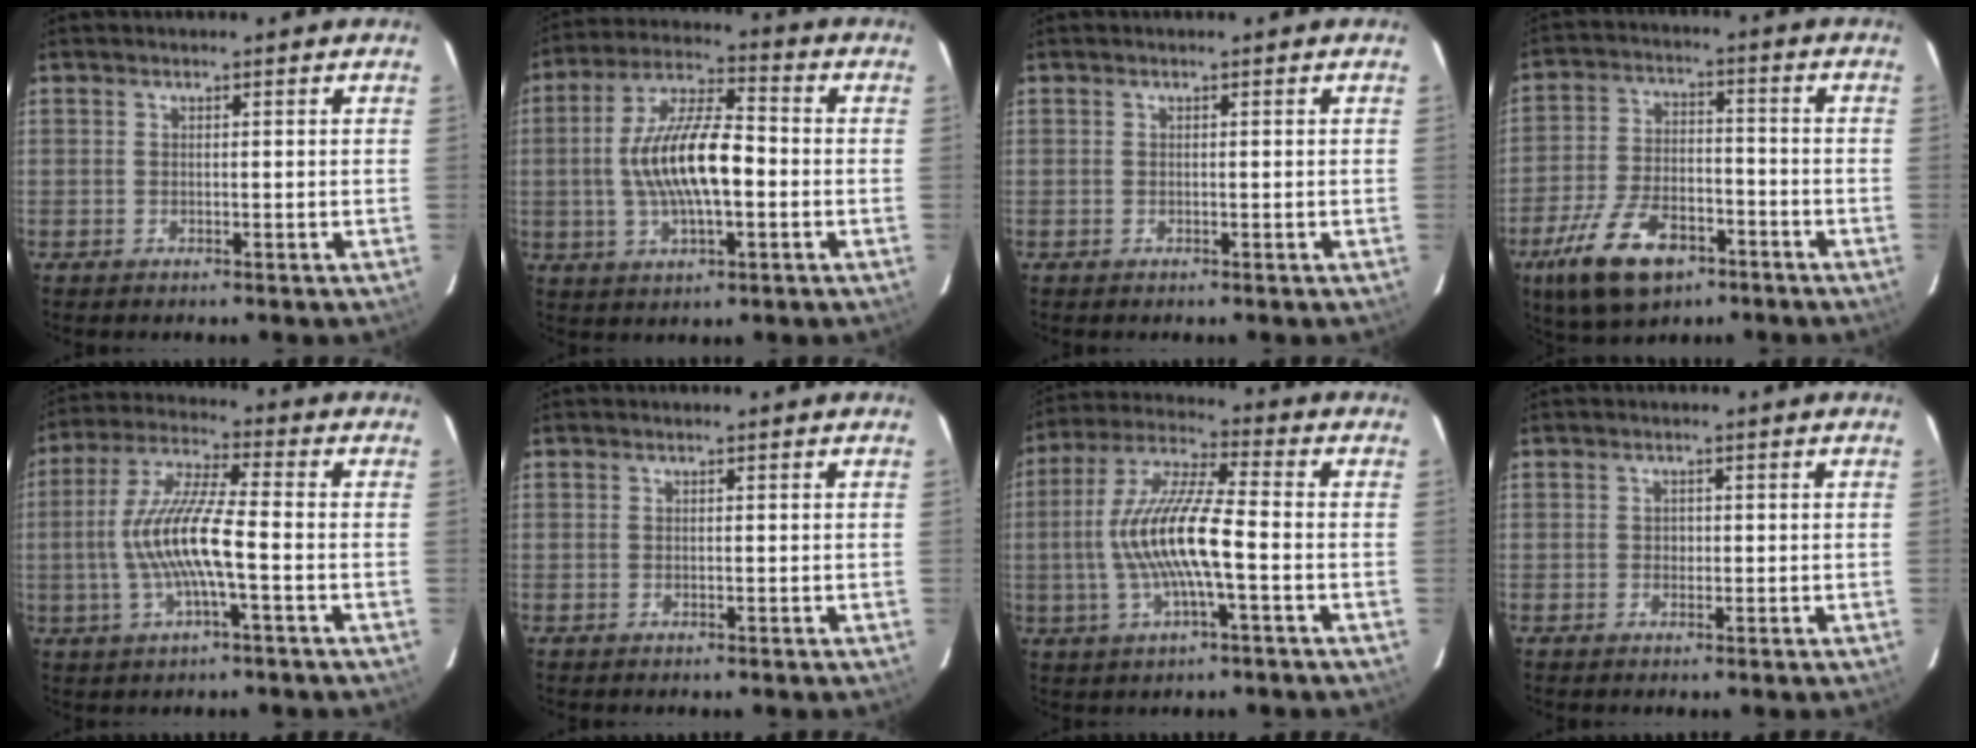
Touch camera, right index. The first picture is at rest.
{"total": 14.2, "force": [-1.4, 4.8, 13.3], "torque": [-0.258, 0.009, -0.027]}
{"total": 0.0}
{"total": 15.3, "force": [-9.0, 7.5, 9.9], "torque": [-0.216, -0.016, -0.154]}
{"total": 11.8, "force": [-2.3, 1.4, 11.5], "torque": [-0.236, 0.004, -0.045]}
{"total": 0.0}
{"total": 13.5, "force": [-2.3, 2.0, 13.2], "torque": [-0.266, 0.005, -0.046]}
{"total": 1.1, "force": [-0.2, 1.1, 0.2], "torque": [0.000, 0.001, -0.002]}